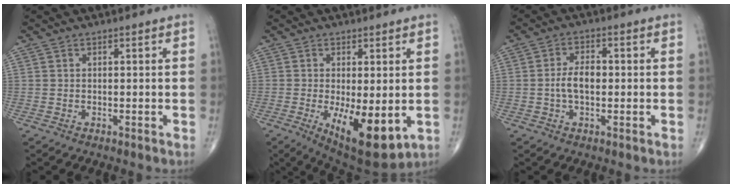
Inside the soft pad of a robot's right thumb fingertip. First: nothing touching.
{"total": 12.0, "force": [-2.6, 4.7, 10.7], "torque": [-0.162, -0.025, -0.024]}
{"total": 4.7, "force": [-0.4, 2.6, 3.9], "torque": [-0.075, 0.012, -0.012]}